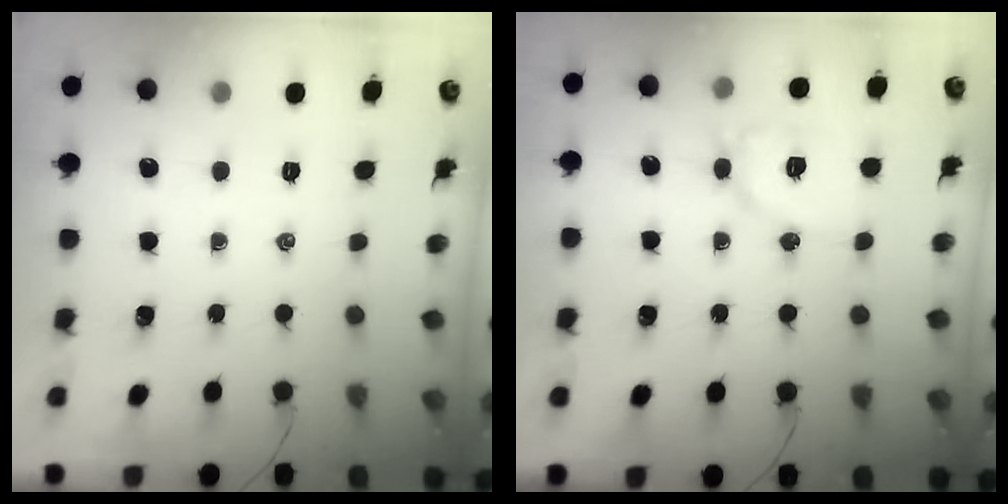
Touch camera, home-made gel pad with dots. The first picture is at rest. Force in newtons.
{"total": 11.1, "press": 11.1, "slide": 1.2}